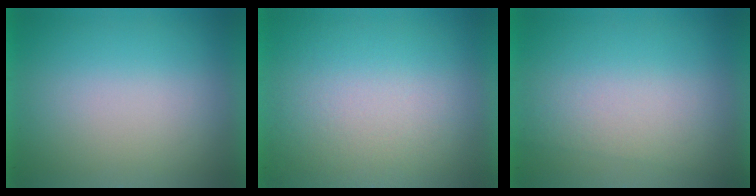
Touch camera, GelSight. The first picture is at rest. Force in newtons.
{"total": 4.1}
{"total": 2.0}